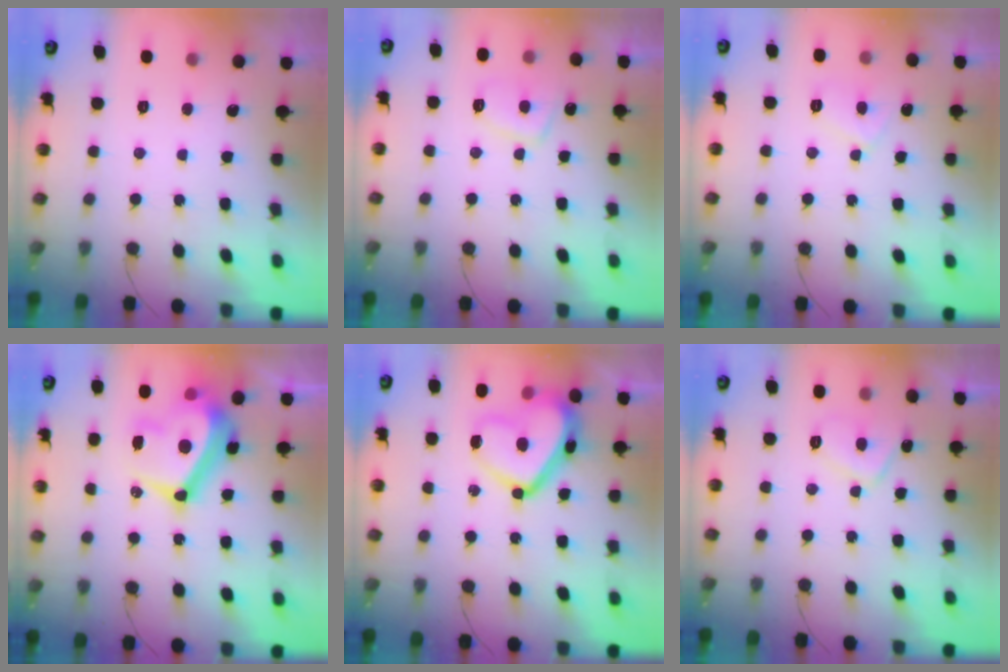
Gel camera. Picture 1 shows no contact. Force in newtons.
{"total": 6.0, "press": 5.9, "slide": 1.1}
{"total": 5.2, "press": 5.2, "slide": 0.4}
{"total": 16.5, "press": 16.2, "slide": 3.2}
{"total": 15.9, "press": 15.9, "slide": 1.3}
{"total": 5.4, "press": 5.2, "slide": 1.2}